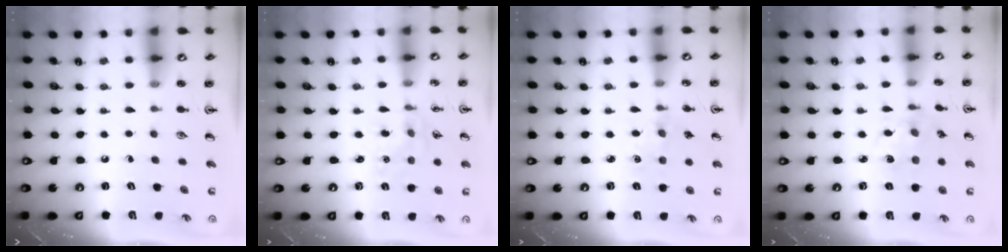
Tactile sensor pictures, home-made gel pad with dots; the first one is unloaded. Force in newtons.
{"total": 1.5, "press": 1.5, "slide": 0.2}
{"total": 1.4, "press": 1.4, "slide": 0.2}
{"total": 3.0, "press": 2.9, "slide": 0.6}